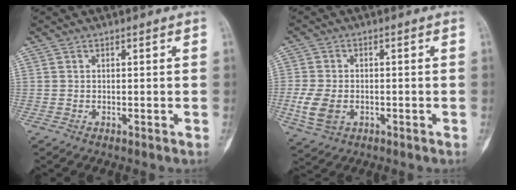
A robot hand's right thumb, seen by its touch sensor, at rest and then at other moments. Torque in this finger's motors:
{"motor_torque": [-0.25, 0.56, -0.13, -0.06, 0.15]}